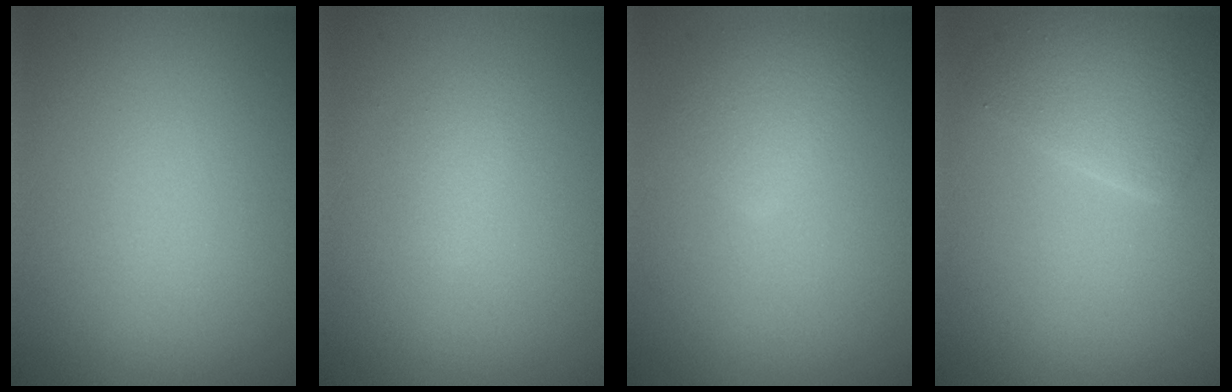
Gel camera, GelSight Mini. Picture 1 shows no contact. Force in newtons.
{"total": 1.1, "press": 1.1, "slide": 0.0}
{"total": 2.4, "press": 2.4, "slide": 0.1}
{"total": 3.7, "press": 3.7, "slide": 0.2}